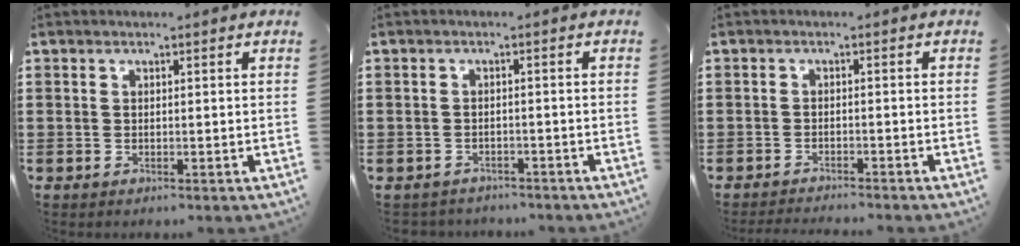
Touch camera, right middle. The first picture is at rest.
{"total": 1.6, "force": [-1.6, 0.4, -0.2], "torque": [-0.005, 0.000, -0.037]}
{"total": 1.7, "force": [-1.7, -0.2, 0.1], "torque": [-0.005, -0.001, -0.035]}